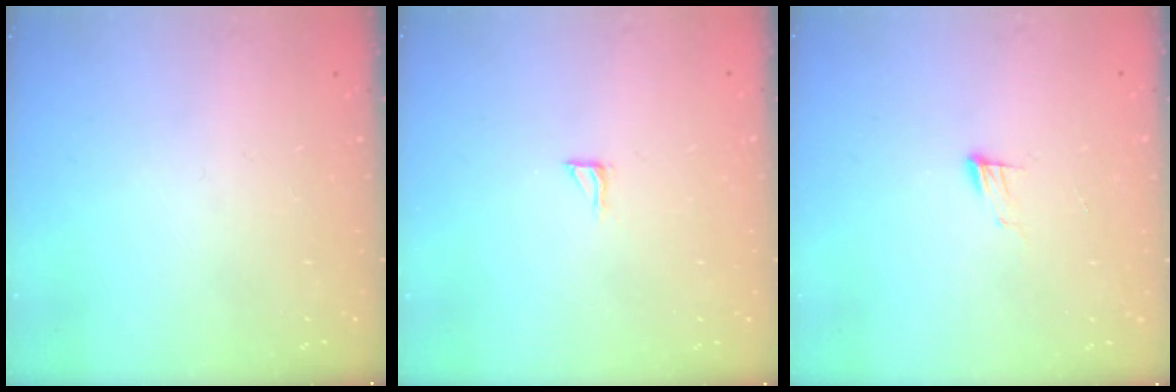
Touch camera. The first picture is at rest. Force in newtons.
{"total": 3.6, "press": 3.6, "slide": 0.4}
{"total": 5.1, "press": 5.1, "slide": 0.5}